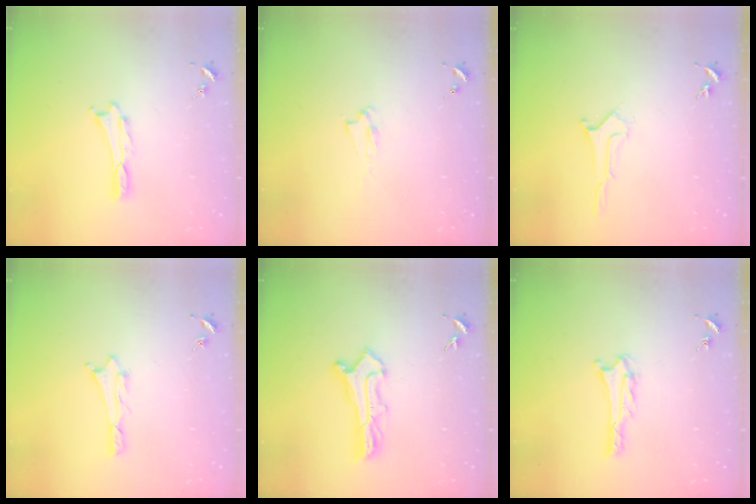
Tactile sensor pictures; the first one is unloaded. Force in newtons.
{"total": 1.4, "press": 1.3, "slide": 0.3}
{"total": 1.0, "press": 1.0, "slide": 0.0}
{"total": 0.9, "press": 0.8, "slide": 0.1}
{"total": 2.9, "press": 2.9, "slide": 0.3}
{"total": 2.7, "press": 2.7, "slide": 0.2}